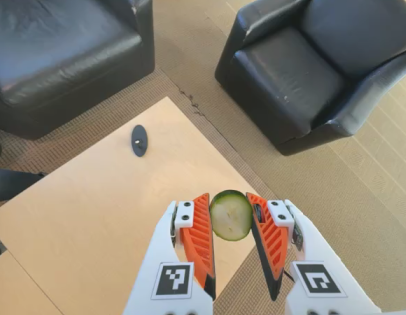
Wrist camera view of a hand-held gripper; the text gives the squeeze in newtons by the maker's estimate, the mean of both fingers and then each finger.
{"total": 10.0, "left": 10.0, "right": 10.1}